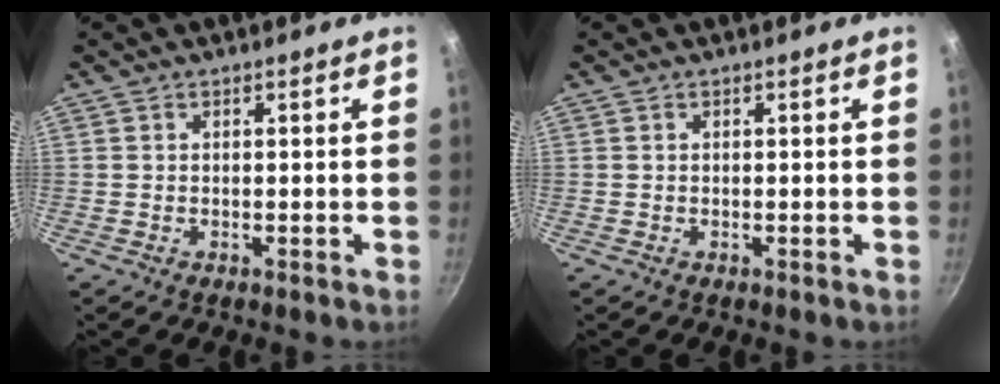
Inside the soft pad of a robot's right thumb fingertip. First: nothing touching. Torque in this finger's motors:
{"motor_torque": [0.00, 0.00, 0.04, 0.04, 0.01]}